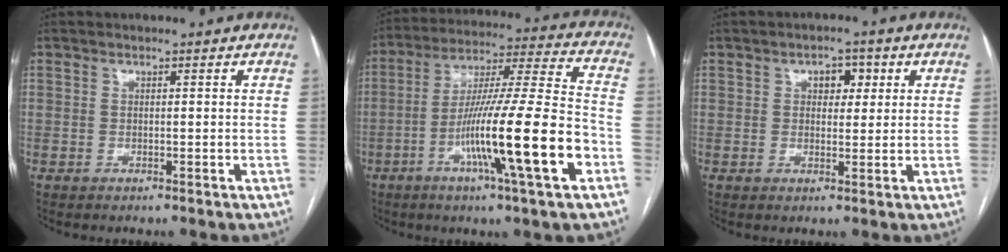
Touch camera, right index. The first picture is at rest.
{"total": 19.9, "force": [-7.1, -0.3, 18.6], "torque": [-0.313, -0.014, -0.124]}
{"total": 3.6, "force": [1.3, 2.2, 2.5], "torque": [-0.032, 0.011, 0.018]}